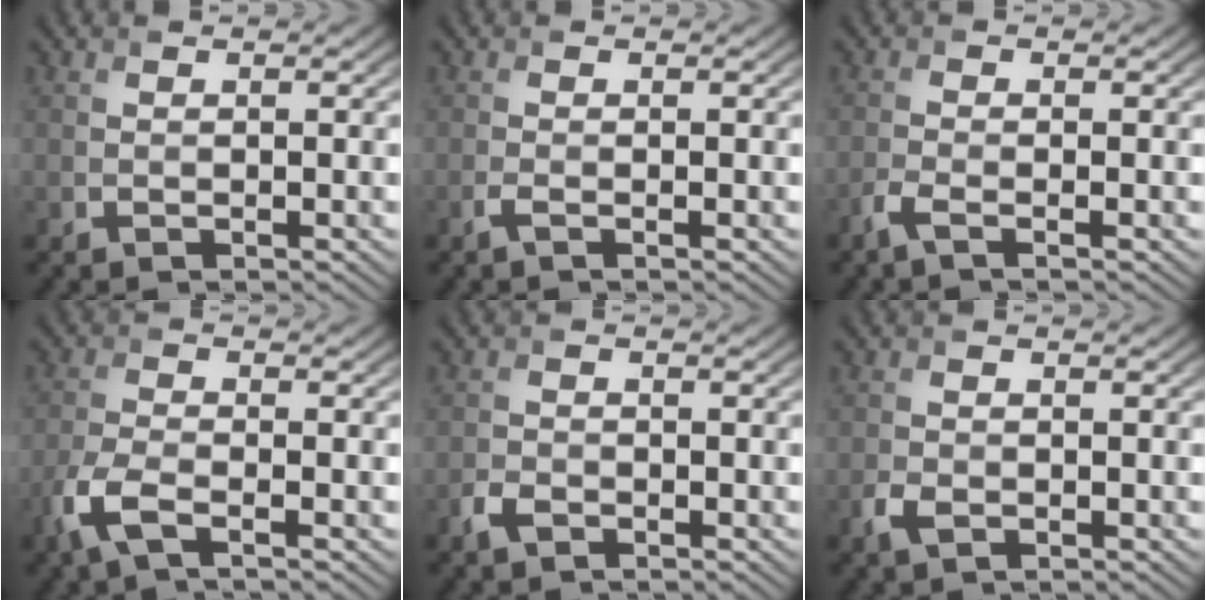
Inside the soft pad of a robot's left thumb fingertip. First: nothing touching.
{"total": 1.0, "force": [-0.6, 0.1, 0.9], "torque": [-0.021, 0.000, -0.015]}
{"total": 2.1, "force": [-1.4, 0.3, 1.5], "torque": [-0.036, -0.002, -0.039]}
{"total": 4.5, "force": [-2.5, 1.5, 3.4], "torque": [-0.089, -0.007, -0.062]}
{"total": 2.1, "force": [-1.4, 1.2, 1.1], "torque": [-0.026, -0.002, -0.033]}
{"total": 2.1, "force": [-1.0, 1.3, 1.3], "torque": [-0.033, -0.004, -0.023]}